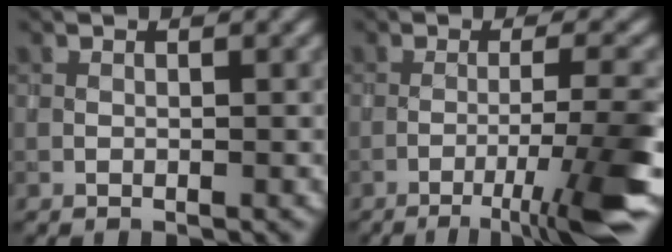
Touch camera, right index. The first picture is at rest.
{"total": 8.1, "force": [-4.3, 0.7, 6.9], "torque": [-0.093, 0.007, -0.068]}